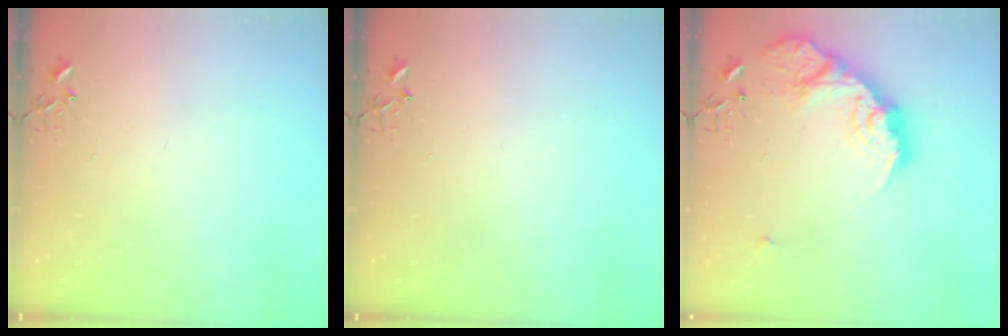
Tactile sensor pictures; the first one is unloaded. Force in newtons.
{"total": 0.0}
{"total": 19.4, "press": 19.3, "slide": 1.5}